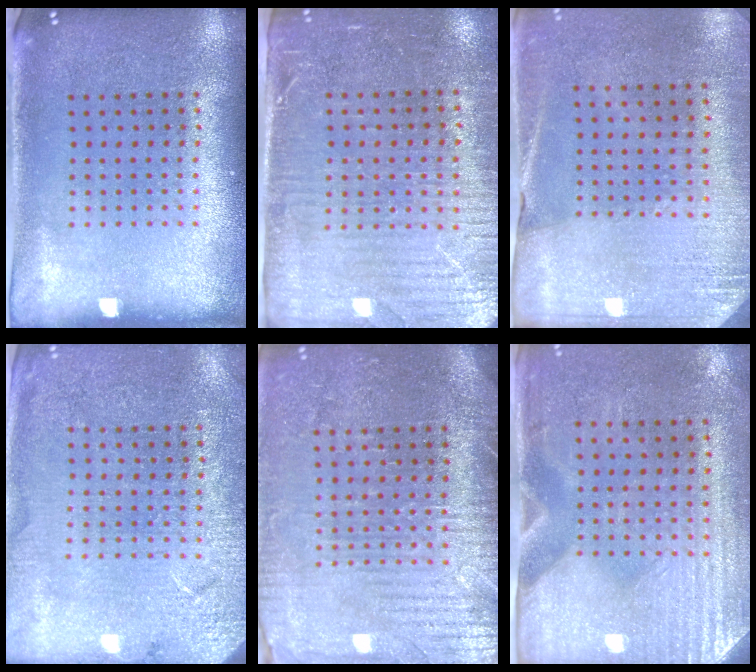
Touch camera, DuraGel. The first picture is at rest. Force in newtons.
{"total": 3.6, "press": 3.1, "slide": 1.7}
{"total": 2.6, "press": 2.4, "slide": 1.1}
{"total": 2.8, "press": 2.8, "slide": 0.1}
{"total": 3.6, "press": 3.4, "slide": 1.2}
{"total": 3.0, "press": 2.6, "slide": 1.5}